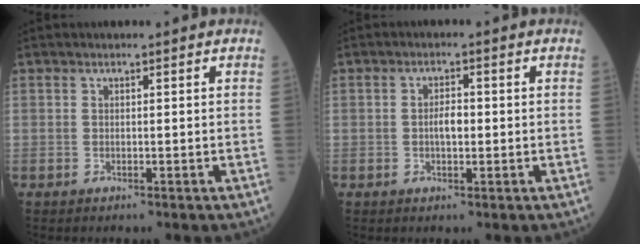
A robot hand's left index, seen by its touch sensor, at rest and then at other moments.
{"total": 2.6, "force": [-0.8, 1.1, 2.2], "torque": [-0.037, 0.002, -0.018]}